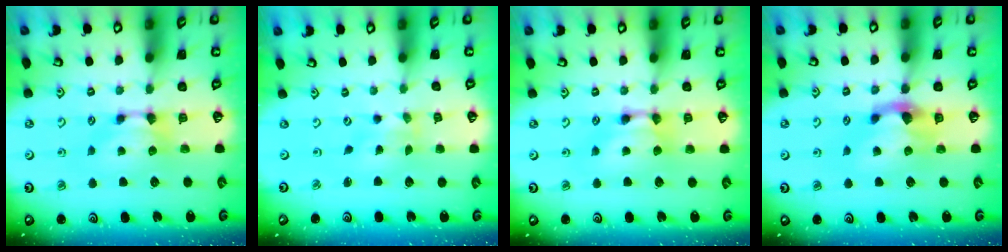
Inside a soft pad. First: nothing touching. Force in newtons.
{"total": 3.4, "press": 3.3, "slide": 0.6}
{"total": 1.8, "press": 1.7, "slide": 0.0}
{"total": 2.6, "press": 2.0, "slide": 1.7}